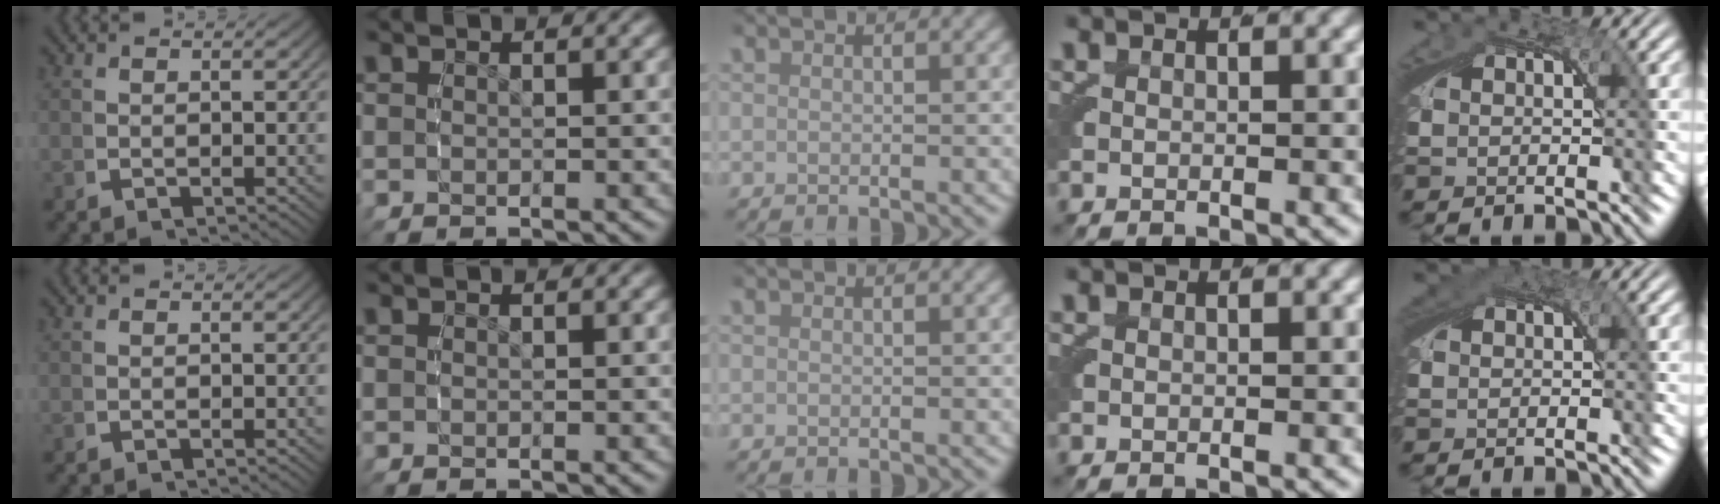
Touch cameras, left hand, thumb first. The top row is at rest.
{"little": {"total": 1.2, "force": [0.4, 0.9, 0.7], "torque": [-0.015, -0.003, 0.007]}}